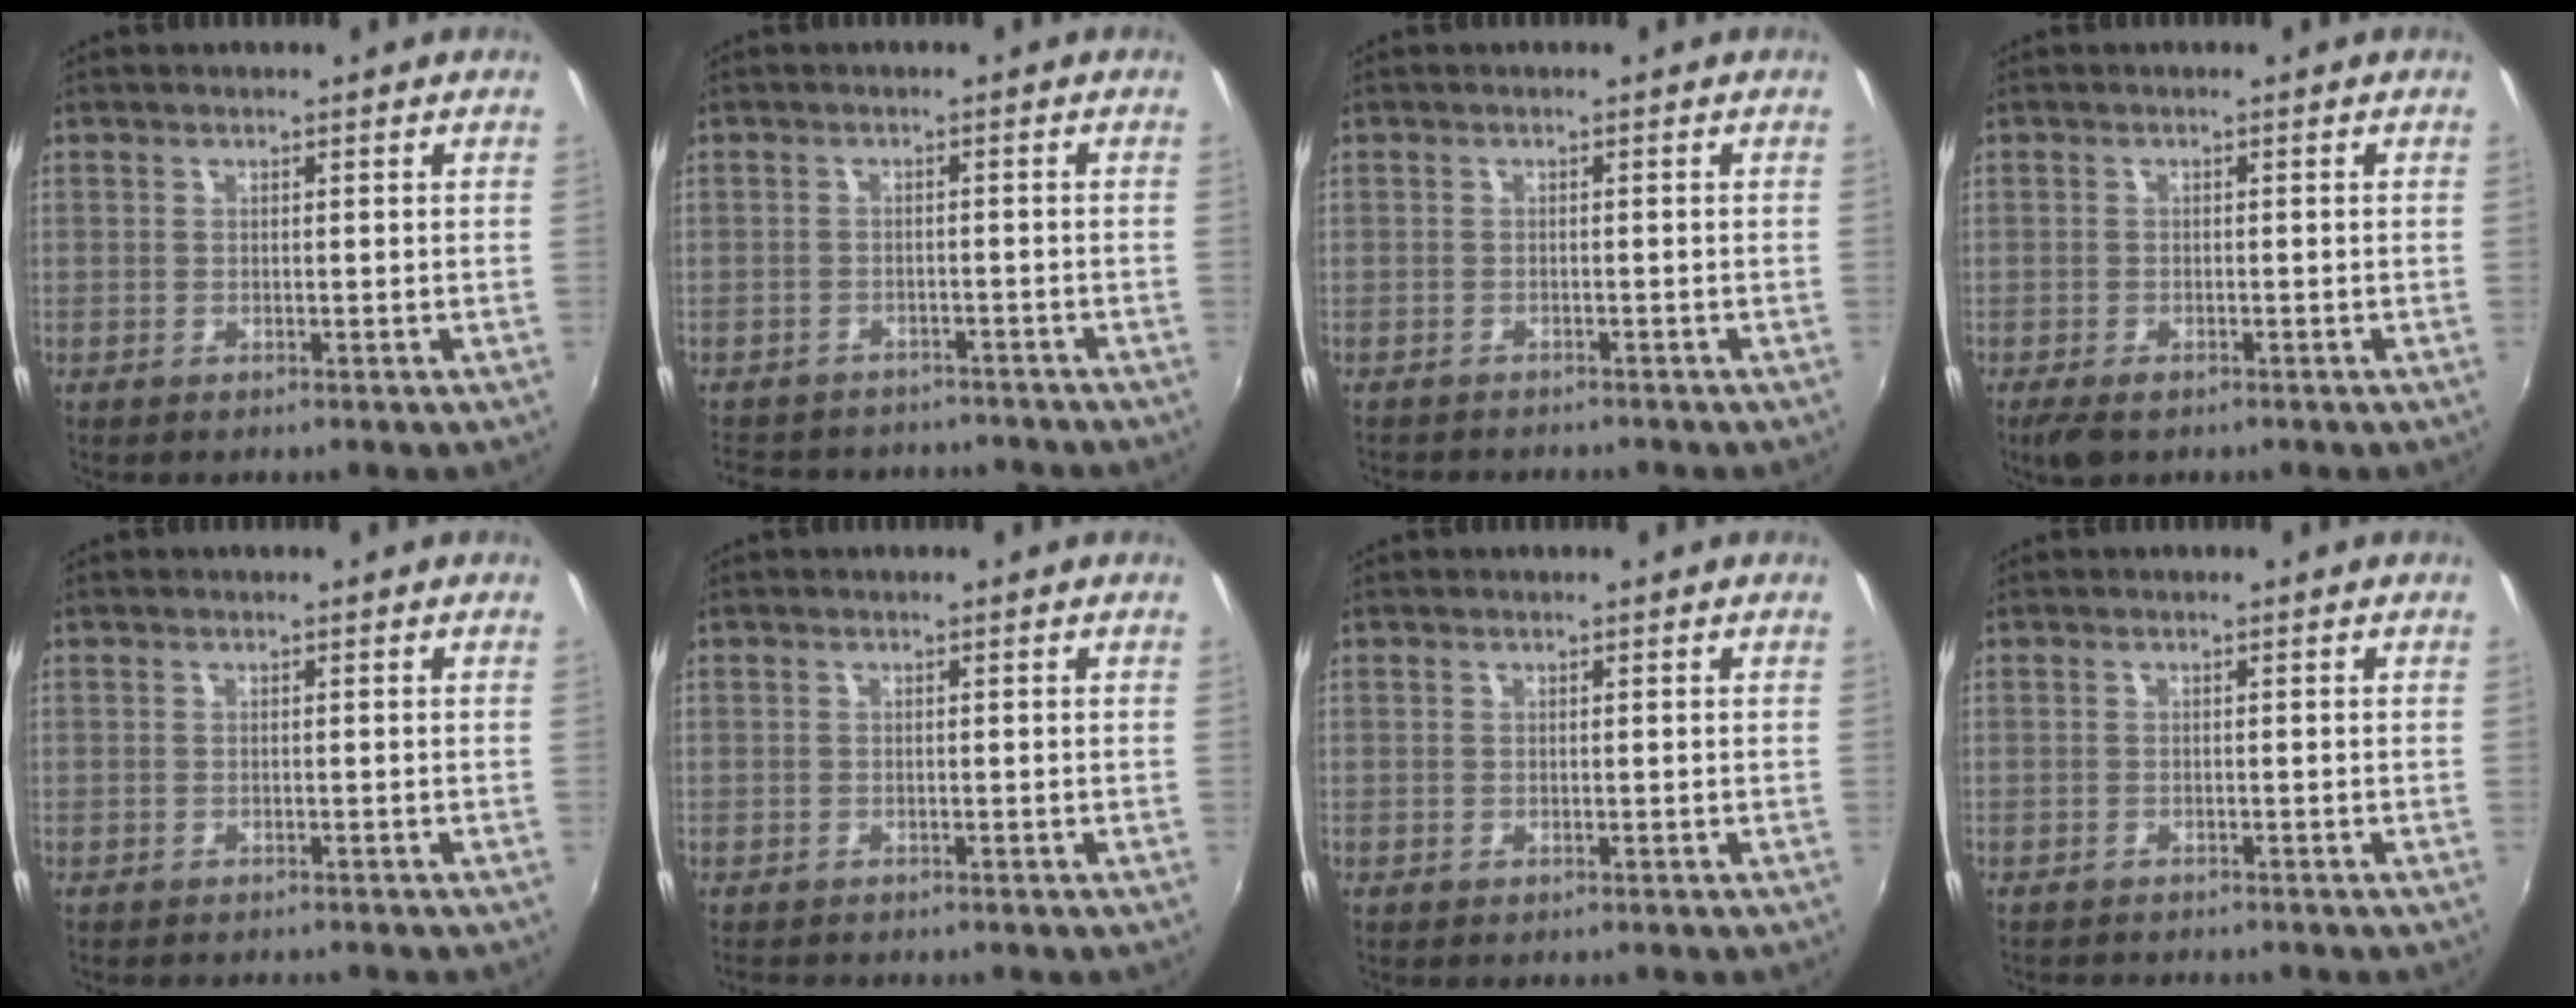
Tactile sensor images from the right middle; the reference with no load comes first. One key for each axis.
{"total": 12.3, "fx": -10.6, "fy": 4.9, "fz": 3.8, "tx": -0.096, "ty": 0.001, "tz": -0.148}
{"total": 3.3, "fx": -3.1, "fy": 0.7, "fz": 0.7, "tx": -0.025, "ty": -0.016, "tz": -0.049}
{"total": 3.8, "fx": -2.6, "fy": 1.6, "fz": 2.3, "tx": -0.054, "ty": -0.016, "tz": -0.046}
{"total": 2.5, "fx": -2.4, "fy": 0.5, "fz": 0.6, "tx": -0.021, "ty": -0.013, "tz": -0.036}
{"total": 1.7, "fx": -1.5, "fy": 0.9, "fz": 0.1, "tx": -0.007, "ty": -0.003, "tz": -0.027}
{"total": 0.0}
{"total": 3.2, "fx": -3.1, "fy": 0.5, "fz": 0.7, "tx": -0.025, "ty": -0.017, "tz": -0.050}